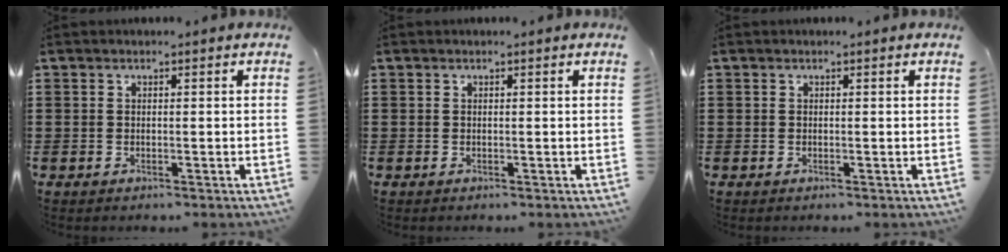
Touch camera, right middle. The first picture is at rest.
{"total": 0.0}
{"total": 0.0}